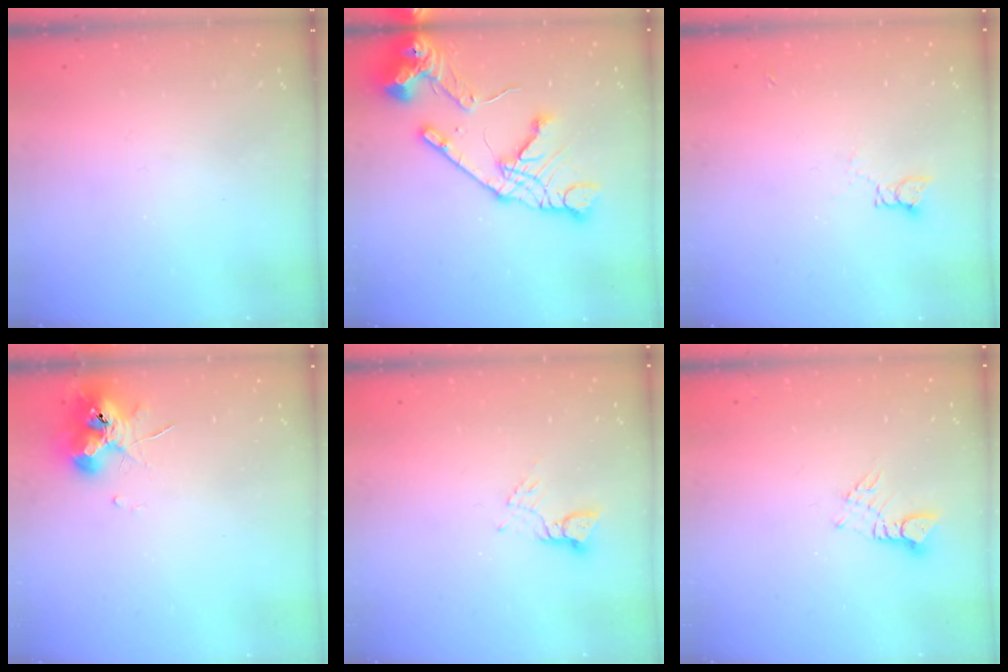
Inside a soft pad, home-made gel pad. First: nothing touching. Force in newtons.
{"total": 18.1, "press": 18.0, "slide": 2.2}
{"total": 2.2, "press": 2.2, "slide": 0.3}
{"total": 9.6, "press": 9.5, "slide": 1.0}
{"total": 2.6, "press": 2.6, "slide": 0.1}
{"total": 3.2, "press": 3.2, "slide": 0.2}